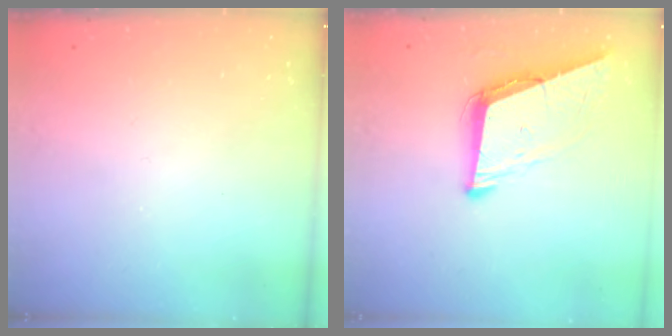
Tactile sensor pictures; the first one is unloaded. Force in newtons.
{"total": 9.1, "press": 8.4, "slide": 3.5}